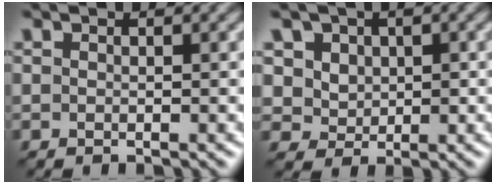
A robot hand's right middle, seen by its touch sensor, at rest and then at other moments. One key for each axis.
{"total": 5.7, "fx": 2.5, "fy": 4.5, "fz": 2.4, "tx": -0.046, "ty": -0.001, "tz": 0.034}